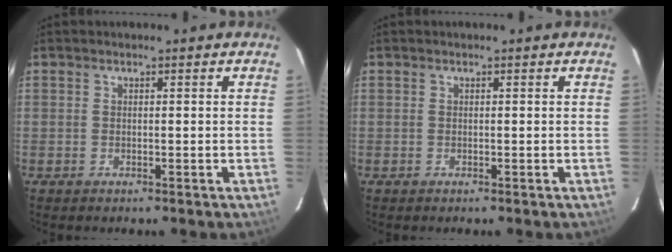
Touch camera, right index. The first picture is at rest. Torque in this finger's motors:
{"motor_torque": [0.00, 0.00, 0.01, 0.00]}